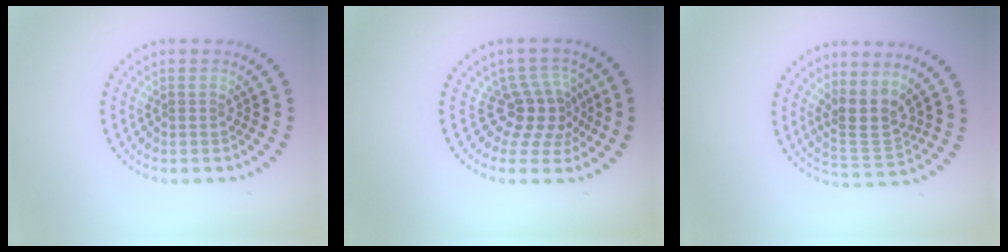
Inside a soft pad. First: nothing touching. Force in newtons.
{"total": 3.7, "press": 2.8, "slide": 2.5}
{"total": 3.4, "press": 3.0, "slide": 1.6}